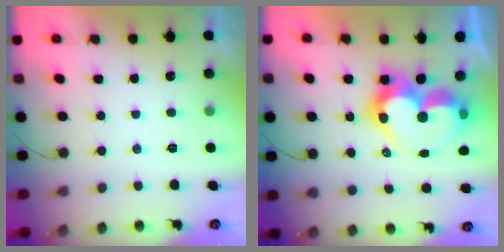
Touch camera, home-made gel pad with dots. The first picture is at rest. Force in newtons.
{"total": 16.2, "press": 16.2, "slide": 1.3}